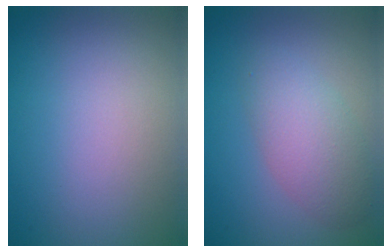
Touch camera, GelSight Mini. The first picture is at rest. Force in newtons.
{"total": 3.9, "press": 3.9, "slide": 0.1}